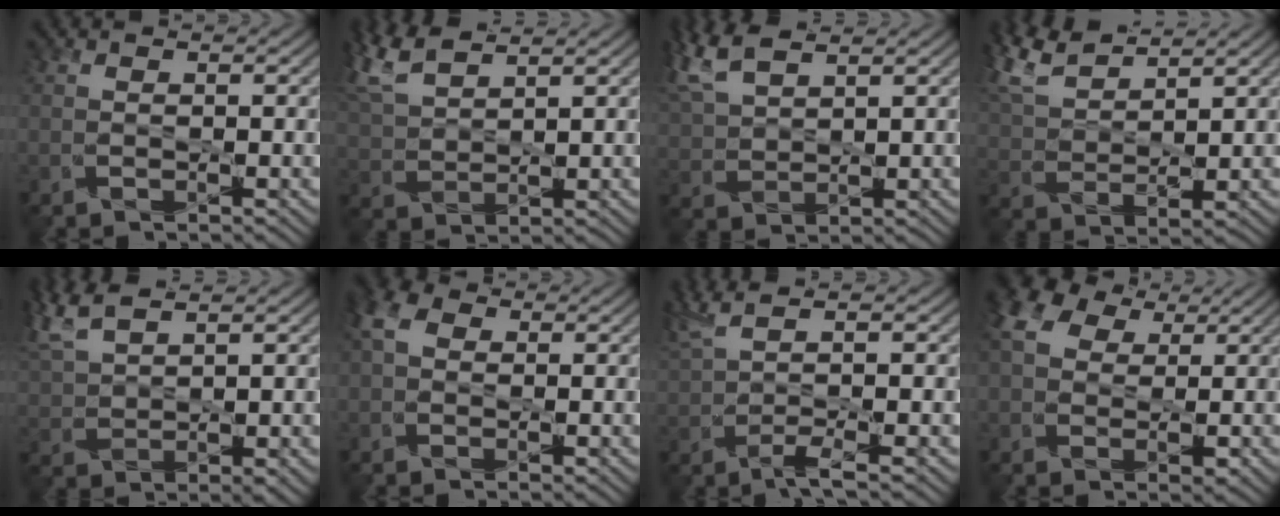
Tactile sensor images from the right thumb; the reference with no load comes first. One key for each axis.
{"total": 6.6, "fx": 5.6, "fy": 1.3, "fz": 3.3, "tx": -0.098, "ty": 0.024, "tz": 0.118}
{"total": 7.6, "fx": 5.6, "fy": 2.4, "fz": 4.7, "tx": -0.146, "ty": 0.025, "tz": 0.116}
{"total": 8.0, "fx": 7.0, "fy": 1.5, "fz": 3.7, "tx": -0.104, "ty": 0.027, "tz": 0.145}
{"total": 7.2, "fx": 4.9, "fy": 1.9, "fz": 5.0, "tx": -0.137, "ty": 0.022, "tz": 0.099}
{"total": 4.0, "fx": 0.9, "fy": 3.1, "fz": 2.3, "tx": -0.066, "ty": 0.008, "tz": 0.010}
{"total": 4.4, "fx": 1.4, "fy": 0.2, "fz": 4.2, "tx": -0.088, "ty": 0.013, "tz": 0.026}
{"total": 9.6, "fx": 3.4, "fy": 7.2, "fz": 5.4, "tx": -0.140, "ty": 0.023, "tz": 0.061}